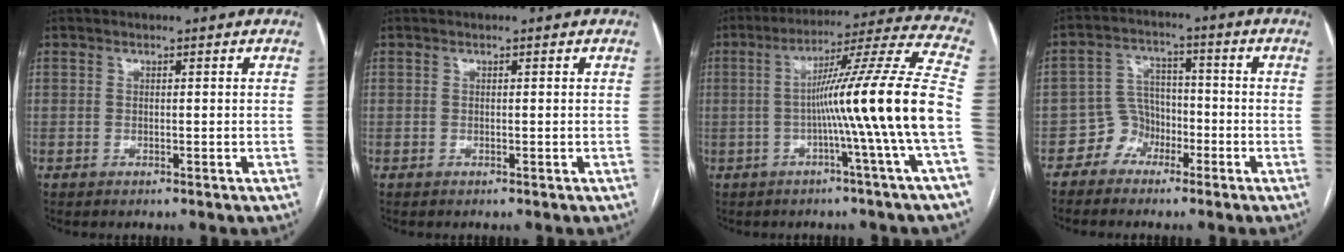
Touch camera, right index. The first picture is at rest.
{"total": 0.0}
{"total": 17.0, "force": [-3.1, -3.2, 16.4], "torque": [-0.246, 0.002, -0.060]}
{"total": 5.2, "force": [-2.9, 4.2, 0.7], "torque": [-0.011, 0.019, -0.051]}